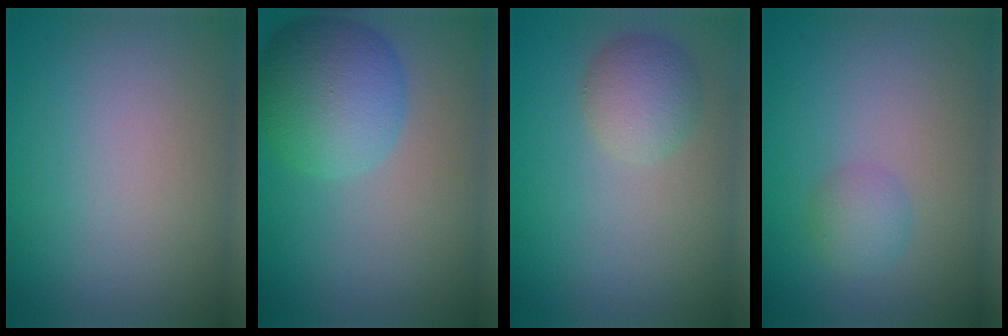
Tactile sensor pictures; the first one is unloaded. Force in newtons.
{"total": 6.8, "press": 6.8, "slide": 0.2}
{"total": 2.9, "press": 2.9, "slide": 0.0}
{"total": 1.7, "press": 1.7, "slide": 0.1}